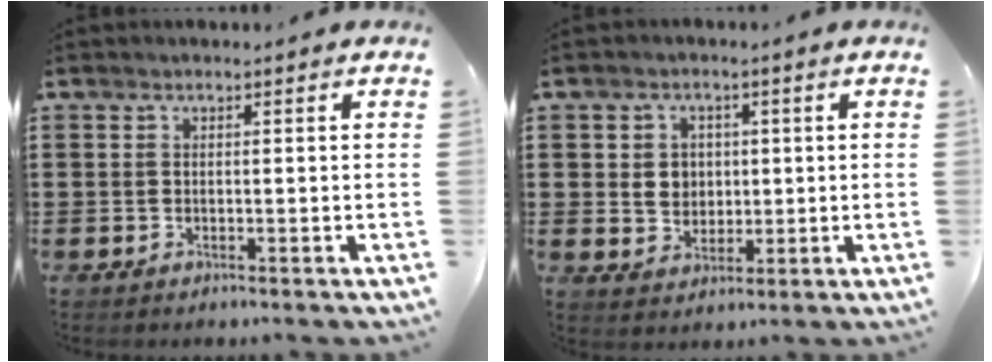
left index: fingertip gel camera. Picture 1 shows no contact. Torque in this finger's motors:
{"motor_torque": [0.73, 0.37, 0.35, 0.03]}